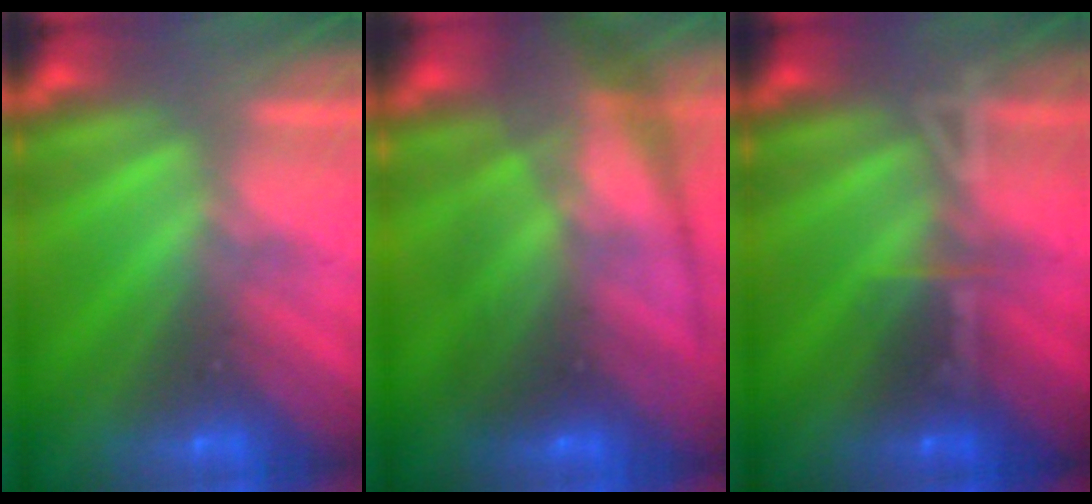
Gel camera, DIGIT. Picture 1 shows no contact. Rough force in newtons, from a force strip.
{"total": 6.7}
{"total": 3.4}